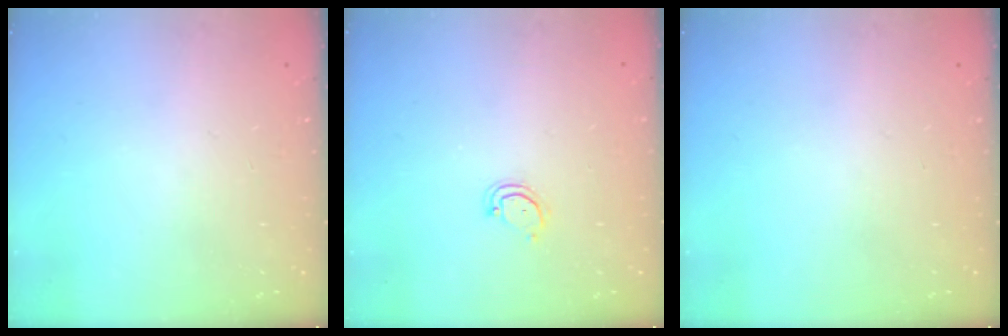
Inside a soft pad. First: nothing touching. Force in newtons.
{"total": 2.5, "press": 2.5, "slide": 0.1}
{"total": 0.0}